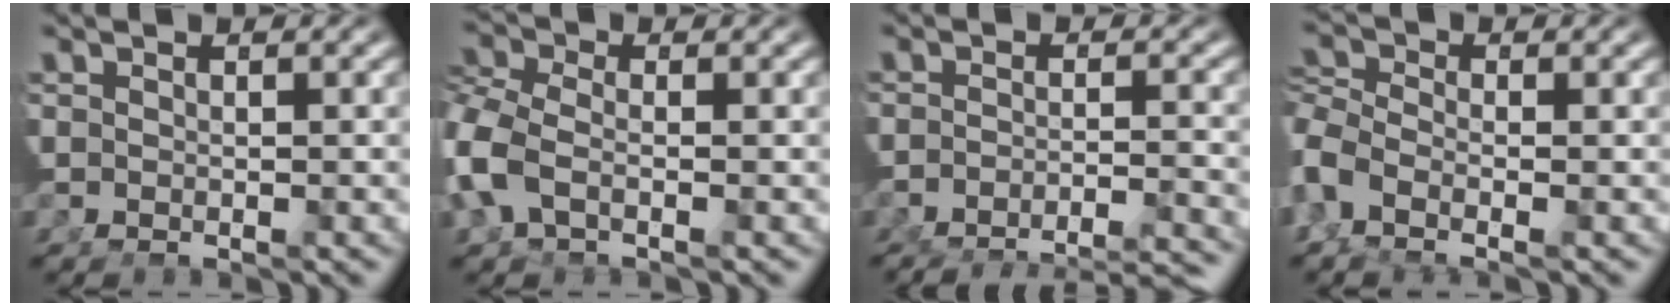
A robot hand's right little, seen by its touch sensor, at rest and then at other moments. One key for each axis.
{"total": 3.6, "fx": -0.5, "fy": 2.5, "fz": 2.6, "tx": -0.082, "ty": -0.017, "tz": 0.000}
{"total": 11.1, "fx": -10.4, "fy": 3.2, "fz": 2.5, "tx": -0.020, "ty": -0.024, "tz": -0.156}
{"total": 3.2, "fx": -1.0, "fy": 2.1, "fz": 2.2, "tx": -0.065, "ty": -0.014, "tz": -0.013}